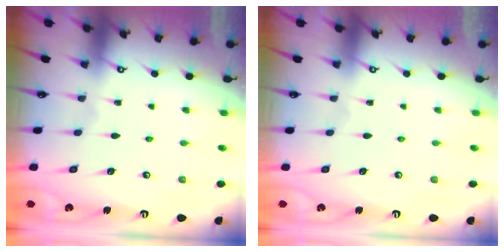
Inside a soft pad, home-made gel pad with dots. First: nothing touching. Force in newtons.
{"total": 0.0}